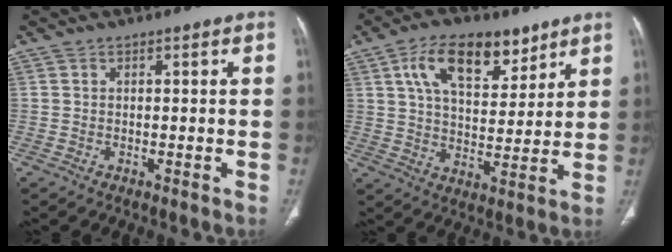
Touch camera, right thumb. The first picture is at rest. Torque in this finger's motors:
{"motor_torque": [-0.84, 1.09, 0.65, -0.02, 0.13]}